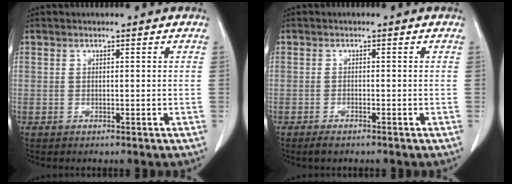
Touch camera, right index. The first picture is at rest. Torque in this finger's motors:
{"motor_torque": [0.12, -0.07, 0.04, 0.02]}